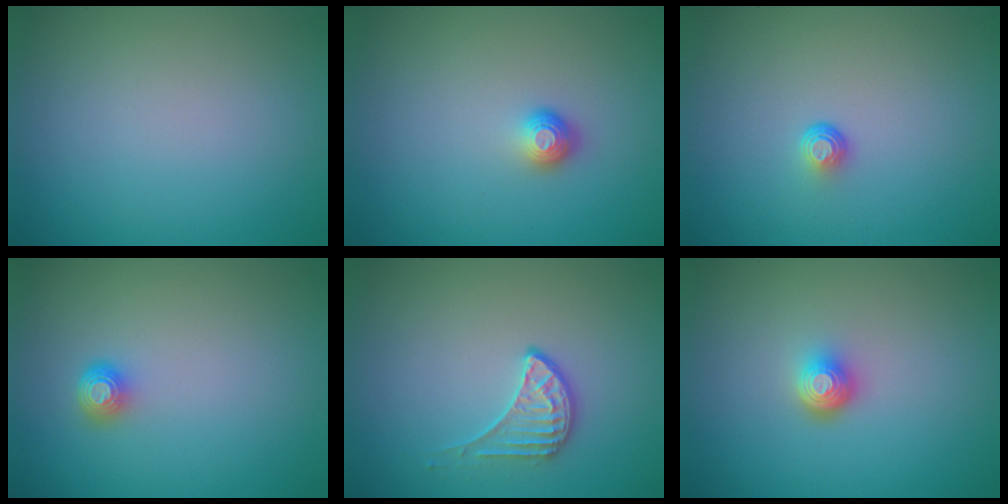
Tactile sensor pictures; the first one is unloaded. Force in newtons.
{"total": 1.2, "press": 0.9, "slide": 0.7}
{"total": 1.0, "press": 0.6, "slide": 0.8}
{"total": 1.7, "press": 1.2, "slide": 1.1}
{"total": 2.0, "press": 1.5, "slide": 1.3}
{"total": 2.2, "press": 1.4, "slide": 1.6}